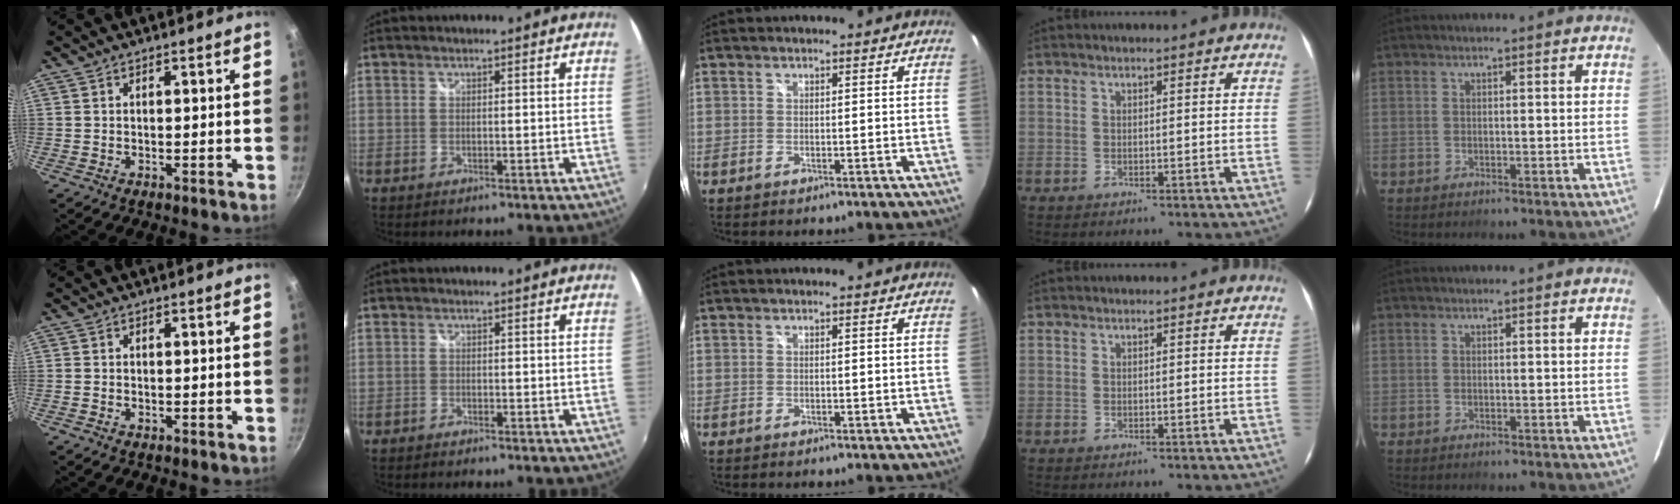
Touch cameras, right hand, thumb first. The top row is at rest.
{"index": {"total": 0.9, "force": [-0.8, 0.3, 0.2], "torque": [-0.008, 0.000, -0.017]}}